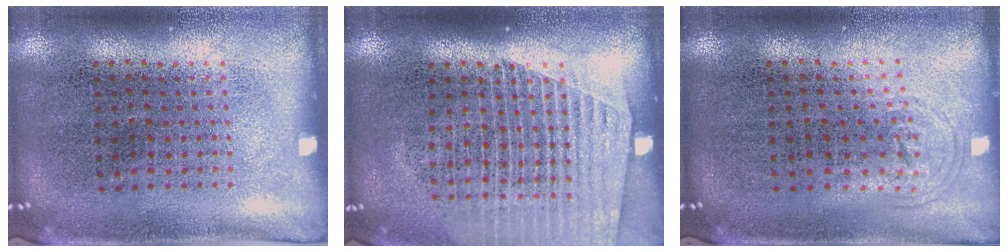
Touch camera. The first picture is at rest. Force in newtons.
{"total": 1.6, "press": 1.5, "slide": 0.5}
{"total": 0.7, "press": 0.5, "slide": 0.5}